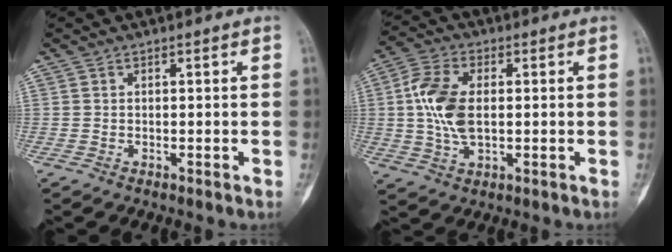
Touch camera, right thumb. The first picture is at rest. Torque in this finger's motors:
{"motor_torque": [1.07, 1.39, 0.71, -0.62, 0.36]}